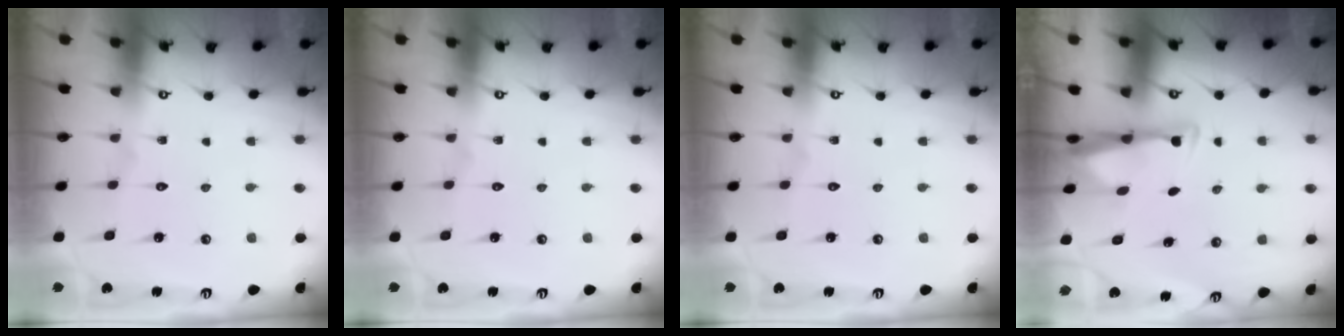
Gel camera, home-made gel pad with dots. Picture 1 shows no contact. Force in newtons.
{"total": 0.0}
{"total": 0.0}
{"total": 3.2, "press": 3.1, "slide": 0.9}